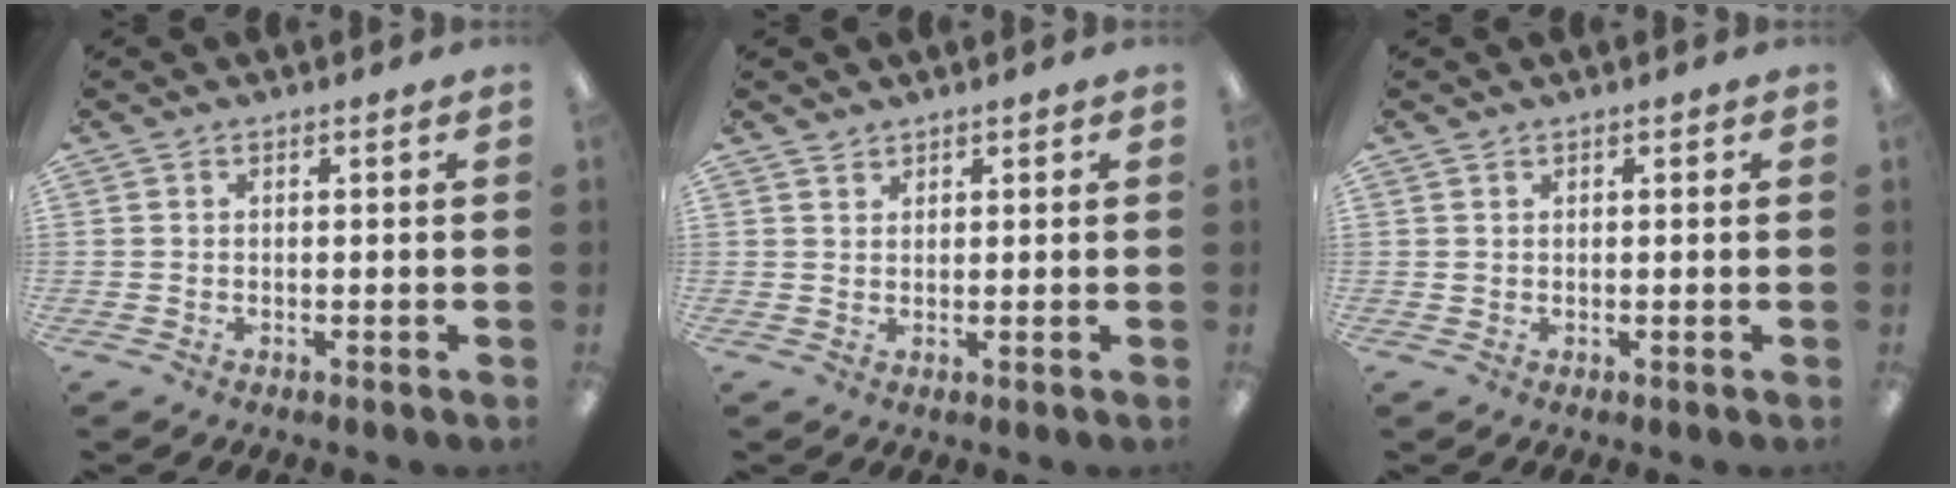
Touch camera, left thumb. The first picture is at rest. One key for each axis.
{"total": 1.6, "fx": 1.4, "fy": 0.7, "fz": -0.1, "tx": 0.002, "ty": -0.002, "tz": 0.028}
{"total": 0.8, "fx": 0.4, "fy": 0.7, "fz": 0.0, "tx": -0.002, "ty": 0.004, "tz": 0.007}